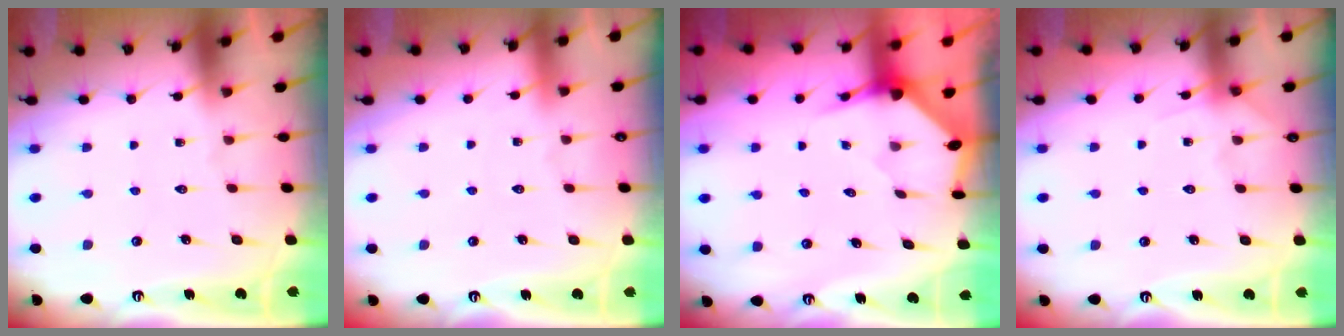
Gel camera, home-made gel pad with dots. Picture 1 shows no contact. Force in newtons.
{"total": 1.1, "press": 1.1, "slide": 0.2}
{"total": 3.2, "press": 3.2, "slide": 0.3}
{"total": 5.0, "press": 4.9, "slide": 0.6}